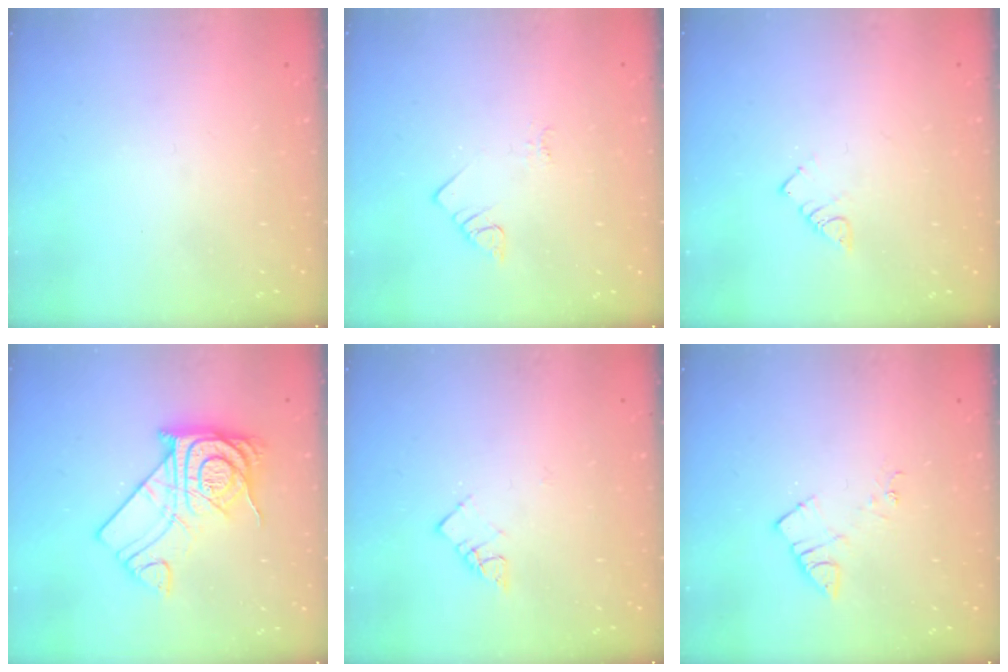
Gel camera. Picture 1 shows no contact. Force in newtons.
{"total": 2.3, "press": 2.3, "slide": 0.4}
{"total": 2.9, "press": 2.9, "slide": 0.5}
{"total": 15.9, "press": 15.9, "slide": 1.4}
{"total": 4.2, "press": 4.2, "slide": 0.4}
{"total": 5.2, "press": 5.2, "slide": 0.7}